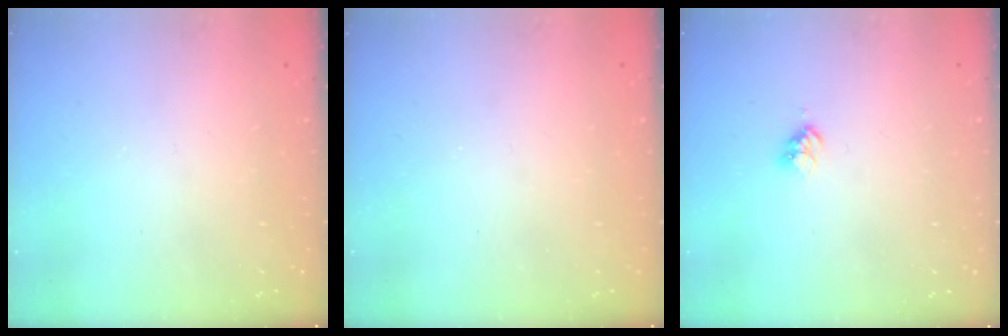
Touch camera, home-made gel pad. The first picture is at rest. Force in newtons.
{"total": 0.0}
{"total": 3.0, "press": 3.0, "slide": 0.4}